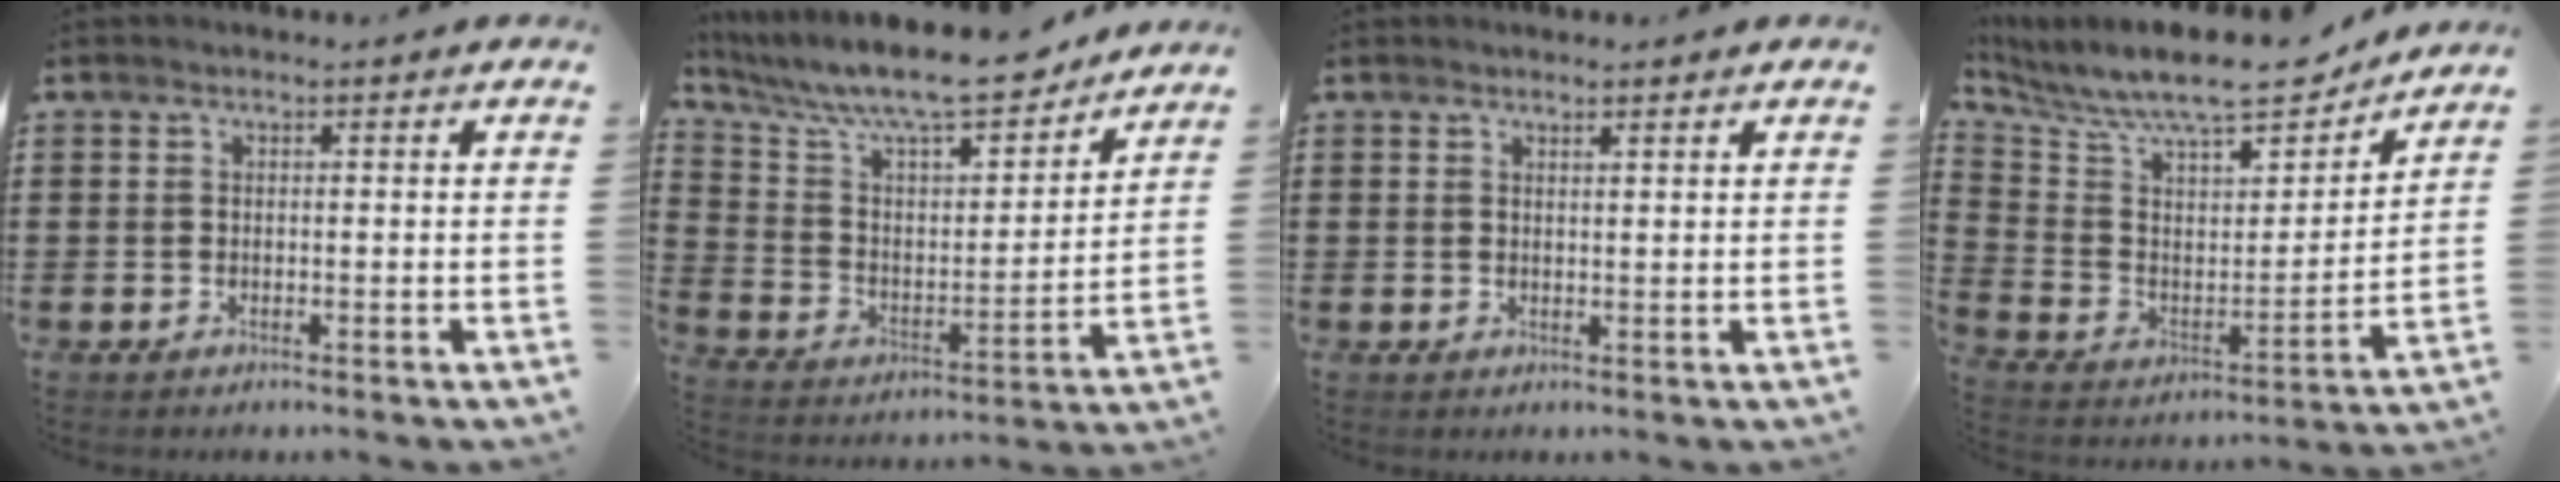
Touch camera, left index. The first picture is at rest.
{"total": 11.1, "force": [10.0, 1.4, 4.8], "torque": [-0.125, -0.069, 0.168]}
{"total": 1.5, "force": [1.3, 0.1, 0.6], "torque": [-0.014, 0.000, 0.025]}
{"total": 10.8, "force": [9.5, 2.1, 4.8], "torque": [-0.126, -0.066, 0.161]}